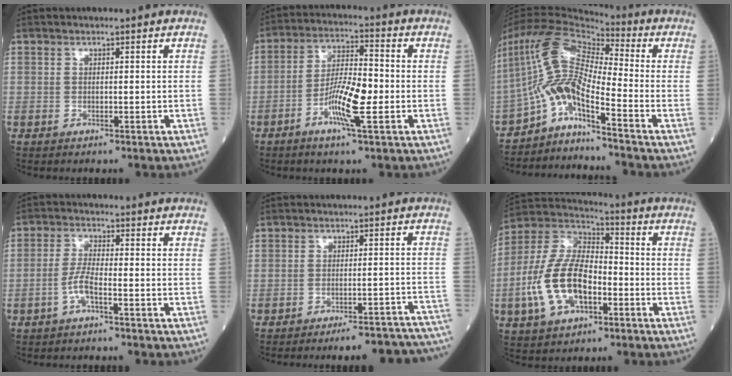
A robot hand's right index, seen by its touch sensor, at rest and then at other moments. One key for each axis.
{"total": 9.3, "fx": -2.8, "fy": 1.5, "fz": 8.7, "tx": -0.162, "ty": 0.001, "tz": -0.055}
{"total": 11.8, "fx": -6.5, "fy": 2.3, "fz": 9.6, "tx": -0.206, "ty": 0.029, "tz": -0.122}
{"total": 3.6, "fx": -1.8, "fy": 0.7, "fz": 3.1, "tx": -0.069, "ty": 0.003, "tz": -0.036}
{"total": 13.7, "fx": -13.3, "fy": 1.1, "fz": 3.3, "tx": -0.003, "ty": 0.029, "tz": -0.155}
{"total": 14.9, "fx": -4.1, "fy": 7.6, "fz": 12.1, "tx": -0.272, "ty": 0.018, "tz": -0.073}